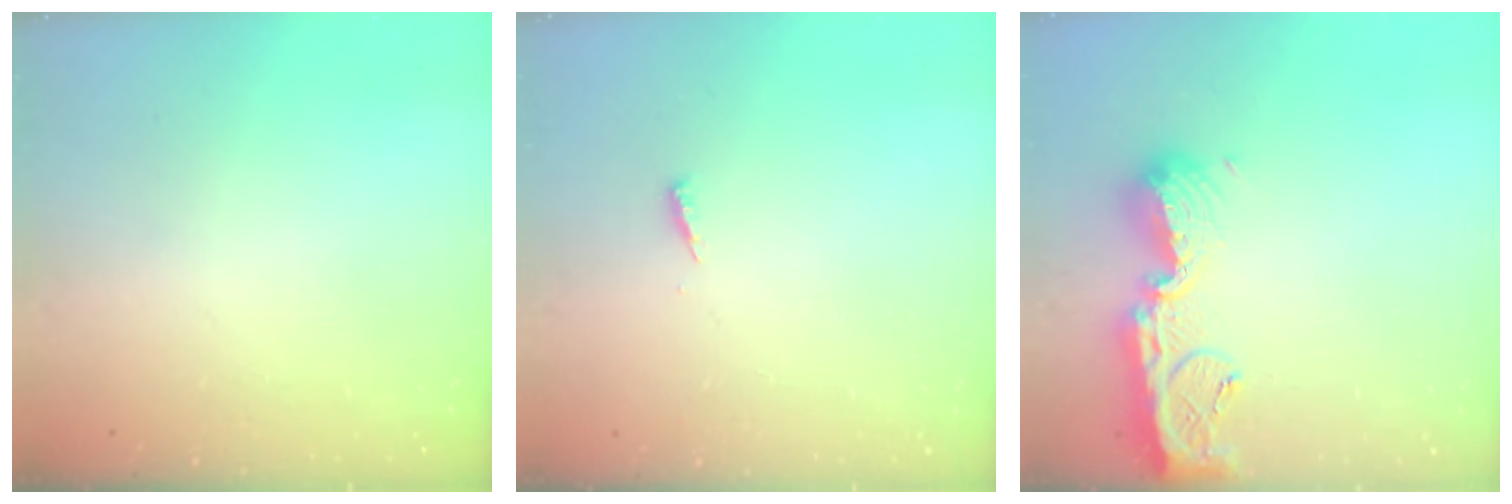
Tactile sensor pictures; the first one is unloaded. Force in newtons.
{"total": 3.5, "press": 3.4, "slide": 0.3}
{"total": 14.6, "press": 14.5, "slide": 1.4}